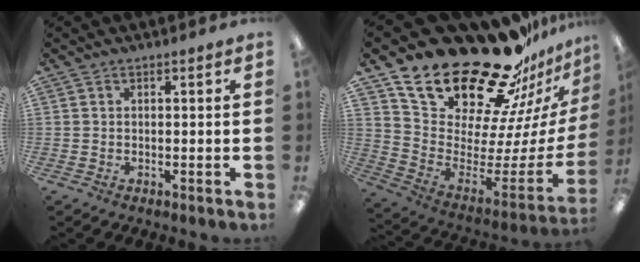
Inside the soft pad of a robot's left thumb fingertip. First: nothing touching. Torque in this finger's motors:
{"motor_torque": [2.50, 2.51, 1.36, -1.41, 0.16]}